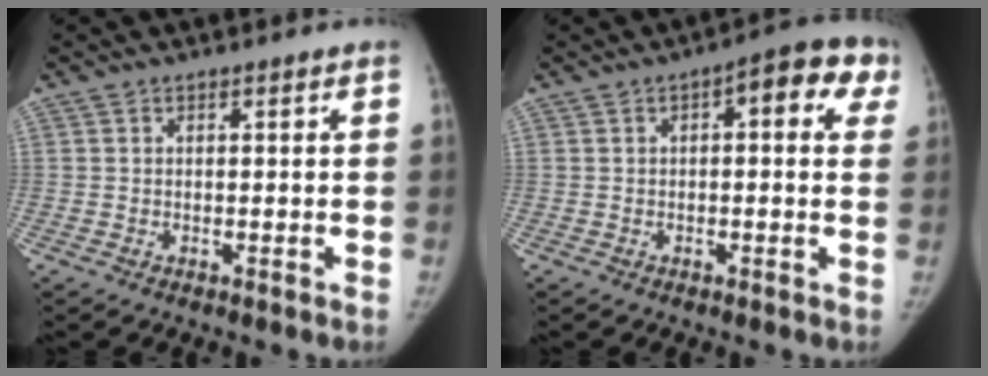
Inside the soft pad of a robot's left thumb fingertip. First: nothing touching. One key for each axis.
{"total": 8.1, "fx": 2.7, "fy": 3.3, "fz": 6.8, "tx": -0.059, "ty": 0.018, "tz": 0.020}